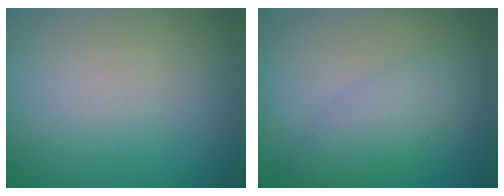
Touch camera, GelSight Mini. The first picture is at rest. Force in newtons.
{"total": 3.6, "press": 3.6, "slide": 0.2}